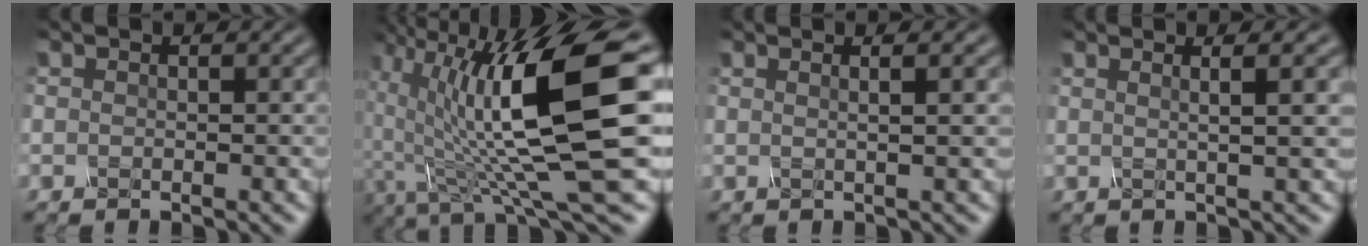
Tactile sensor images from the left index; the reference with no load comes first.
{"total": 14.3, "force": [1.3, 3.9, 13.7], "torque": [-0.239, -0.012, 0.027]}
{"total": 3.8, "force": [1.5, 1.7, 3.1], "torque": [-0.019, 0.022, -0.014]}
{"total": 5.7, "force": [2.3, 2.1, 4.8], "torque": [-0.038, 0.032, -0.002]}